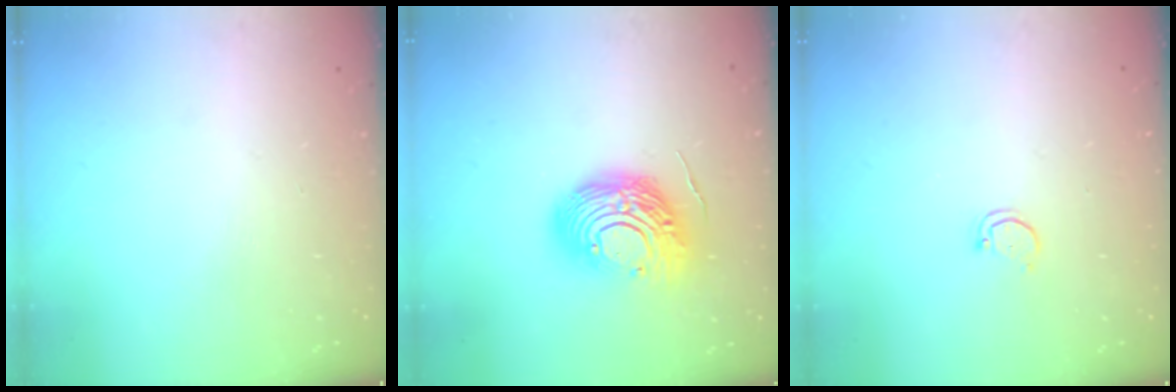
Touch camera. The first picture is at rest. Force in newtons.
{"total": 14.6, "press": 14.6, "slide": 1.4}
{"total": 1.8, "press": 1.8, "slide": 0.1}